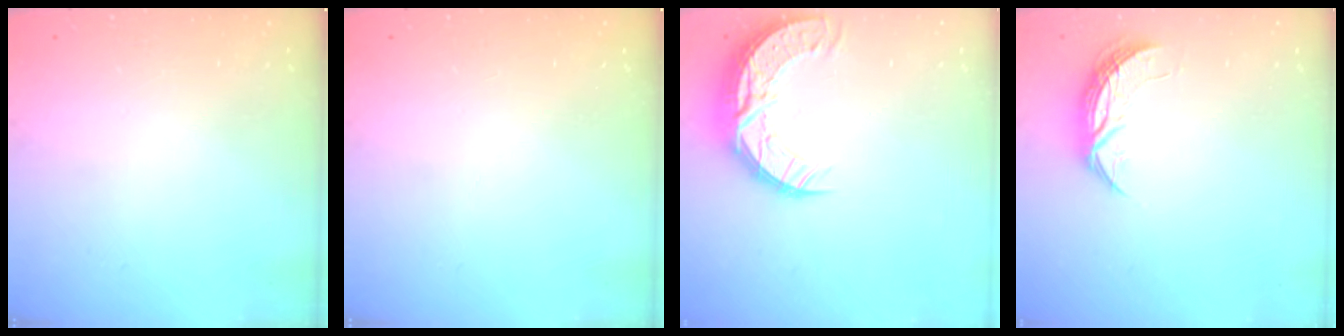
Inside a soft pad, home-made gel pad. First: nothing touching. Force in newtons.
{"total": 0.0}
{"total": 11.9, "press": 11.9, "slide": 0.9}
{"total": 7.1, "press": 7.1, "slide": 0.4}